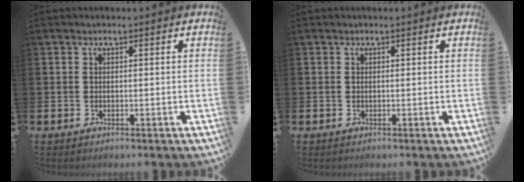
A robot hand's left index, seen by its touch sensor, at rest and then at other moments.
{"total": 0.0}